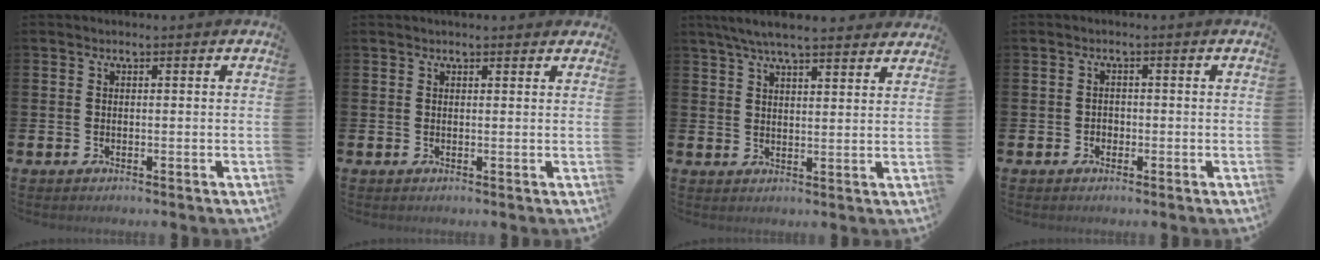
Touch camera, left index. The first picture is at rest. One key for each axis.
{"total": 1.0, "fx": 1.0, "fy": 0.3, "fz": 0.1, "tx": 0.010, "ty": -0.001, "tz": 0.015}
{"total": 6.3, "fx": 5.8, "fy": 0.9, "fz": 2.2, "tx": -0.052, "ty": -0.019, "tz": 0.105}
{"total": 1.2, "fx": -0.5, "fy": 1.0, "fz": 0.2, "tx": -0.003, "ty": 0.004, "tz": -0.013}